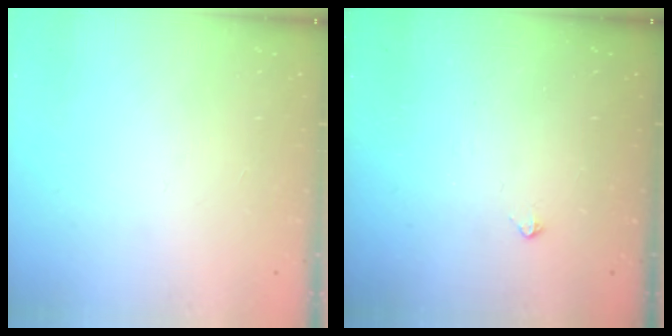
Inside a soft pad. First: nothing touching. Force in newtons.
{"total": 2.5, "press": 2.4, "slide": 0.4}